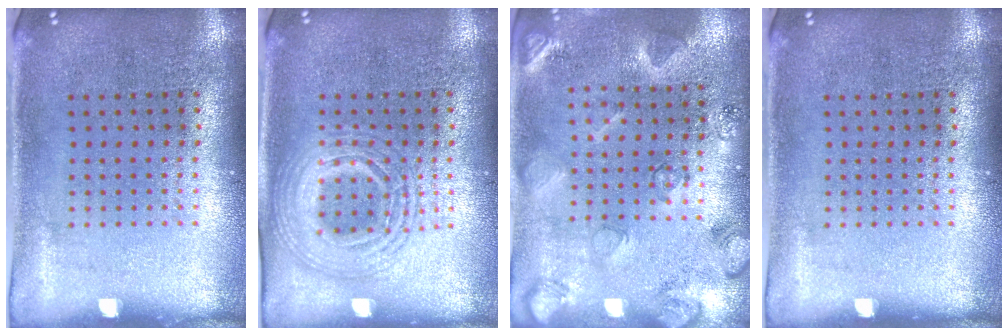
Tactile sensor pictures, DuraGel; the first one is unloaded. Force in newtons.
{"total": 2.5, "press": 2.4, "slide": 0.2}
{"total": 2.3, "press": 2.2, "slide": 0.4}
{"total": 0.0}